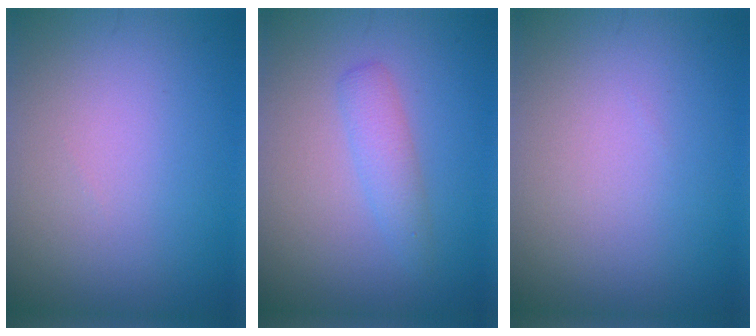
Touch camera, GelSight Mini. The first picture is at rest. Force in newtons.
{"total": 2.0, "press": 2.0, "slide": 0.1}
{"total": 0.0}